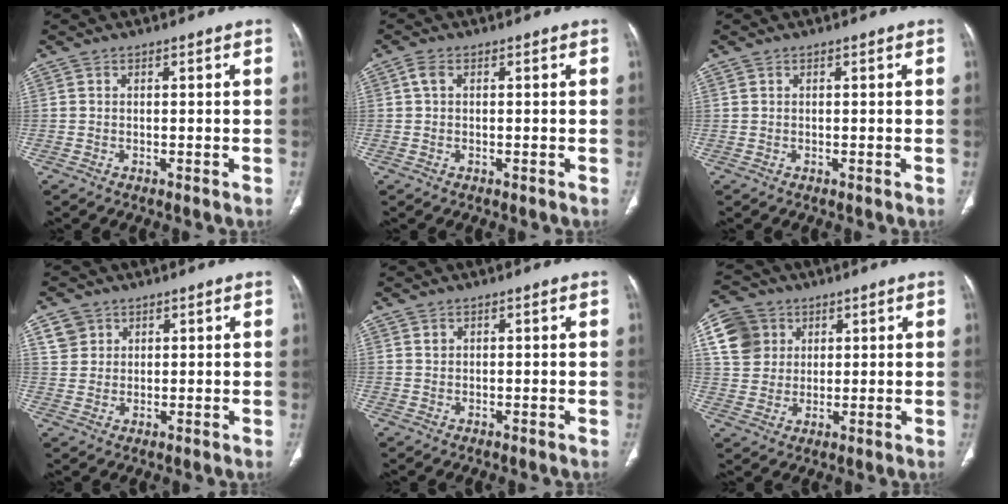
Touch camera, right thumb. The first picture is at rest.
{"total": 1.7, "force": [0.3, 1.0, 1.4], "torque": [-0.035, 0.004, 0.004]}
{"total": 0.0}
{"total": 4.0, "force": [2.1, 3.3, 0.7], "torque": [0.002, -0.008, 0.042]}
{"total": 0.7, "force": [0.4, 0.5, 0.2], "torque": [0.005, 0.001, 0.008]}
{"total": 9.8, "force": [3.4, 8.5, 3.5], "torque": [-0.053, 0.003, 0.066]}